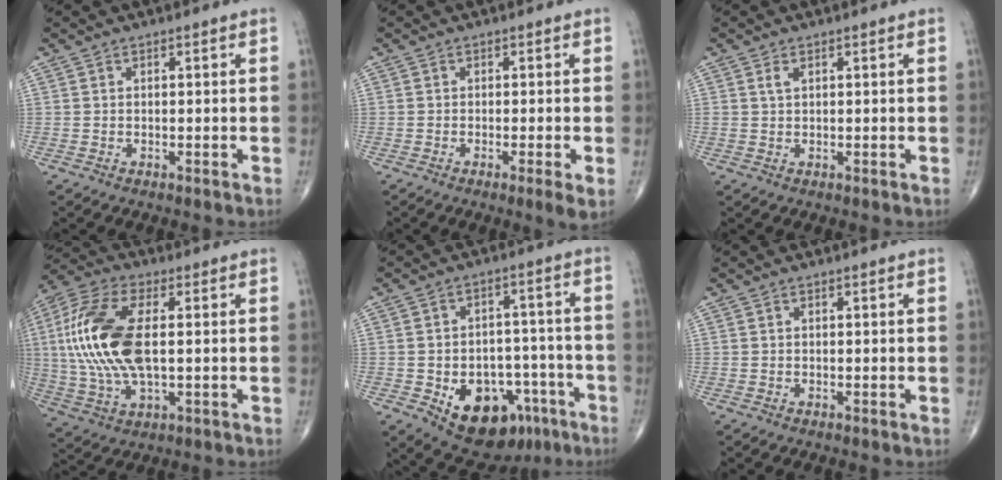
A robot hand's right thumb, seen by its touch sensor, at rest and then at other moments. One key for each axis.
{"total": 3.0, "fx": -0.9, "fy": 0.2, "fz": 2.9, "tx": -0.055, "ty": -0.011, "tz": -0.018}
{"total": 1.4, "fx": 0.6, "fy": 0.7, "fz": 1.0, "tx": -0.023, "ty": 0.004, "tz": 0.016}
{"total": 18.6, "fx": 1.6, "fy": 8.7, "fz": 16.3, "tx": -0.362, "ty": 0.006, "tz": 0.027}
{"total": 15.9, "fx": -7.3, "fy": 10.5, "fz": 9.5, "tx": -0.100, "ty": 0.043, "tz": -0.093}
{"total": 0.0}